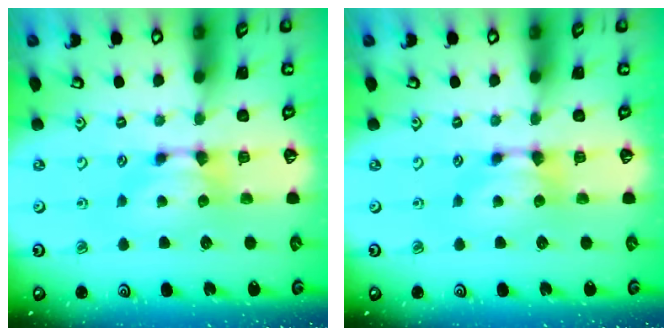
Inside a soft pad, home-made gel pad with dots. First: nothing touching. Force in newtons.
{"total": 0.0}